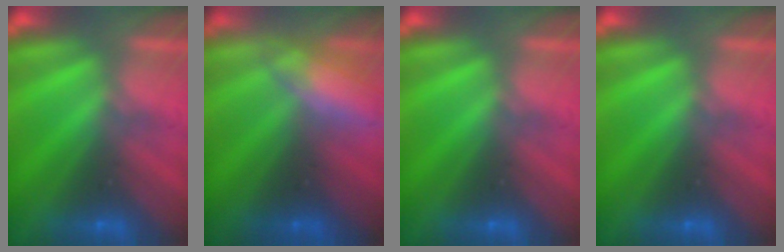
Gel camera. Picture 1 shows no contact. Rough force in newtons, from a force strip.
{"total": 3.0}
{"total": 0.0}
{"total": 0.0}